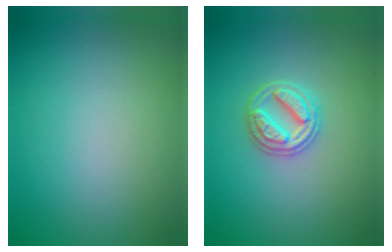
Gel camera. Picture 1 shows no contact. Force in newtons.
{"total": 3.0, "press": 2.9, "slide": 0.4}